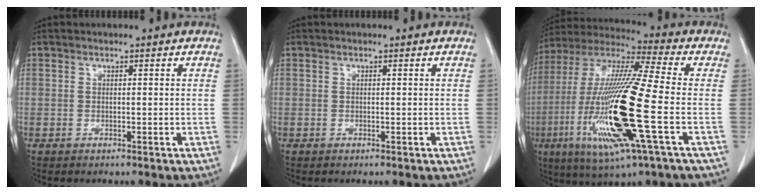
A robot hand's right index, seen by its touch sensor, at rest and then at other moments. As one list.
[{"total": 0.0}, {"total": 21.8, "force": [-5.2, 1.2, 21.1], "torque": [-0.465, -0.028, -0.103]}]